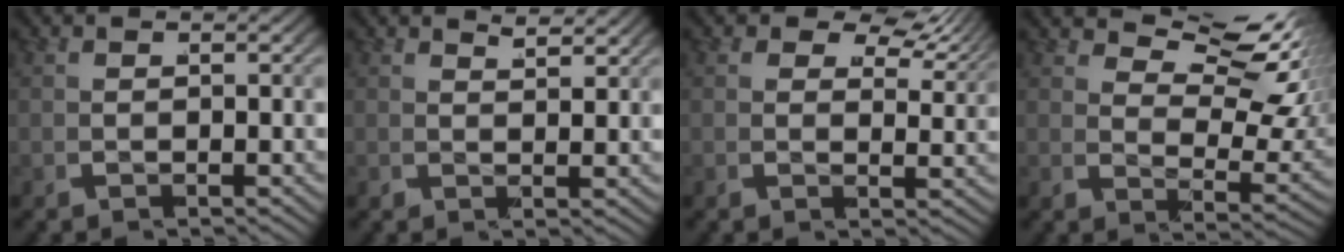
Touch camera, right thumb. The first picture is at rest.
{"total": 2.1, "force": [2.0, -0.2, 0.5], "torque": [-0.008, 0.003, 0.033]}
{"total": 3.8, "force": [2.9, 1.7, 1.8], "torque": [-0.020, 0.005, 0.037]}
{"total": 7.4, "force": [5.2, 2.7, 4.6], "torque": [-0.057, 0.014, 0.072]}